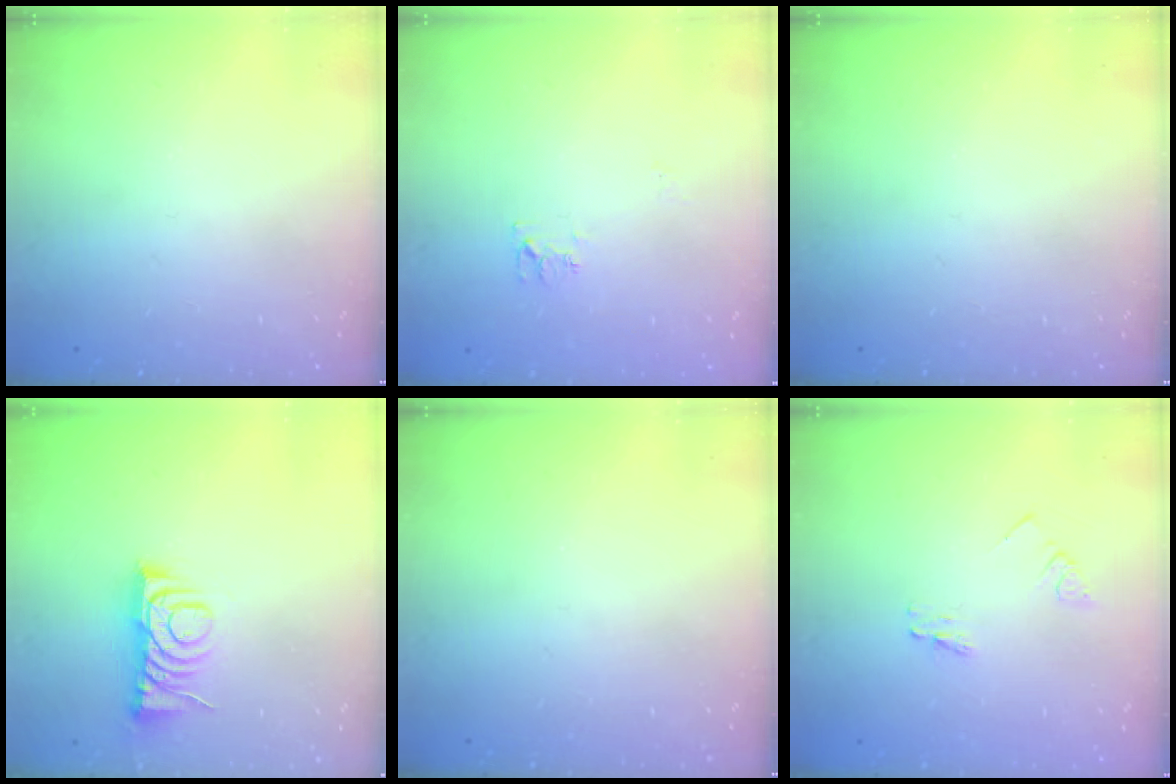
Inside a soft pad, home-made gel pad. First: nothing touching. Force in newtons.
{"total": 6.3, "press": 6.2, "slide": 0.6}
{"total": 0.0}
{"total": 8.1, "press": 8.1, "slide": 0.1}
{"total": 0.0}
{"total": 2.6, "press": 2.6, "slide": 0.4}